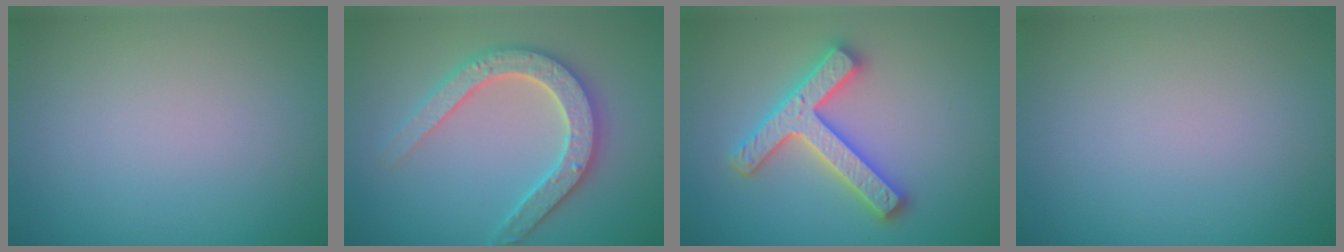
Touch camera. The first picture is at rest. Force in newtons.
{"total": 4.9, "press": 4.9, "slide": 0.9}
{"total": 4.7, "press": 4.6, "slide": 0.9}
{"total": 0.0}